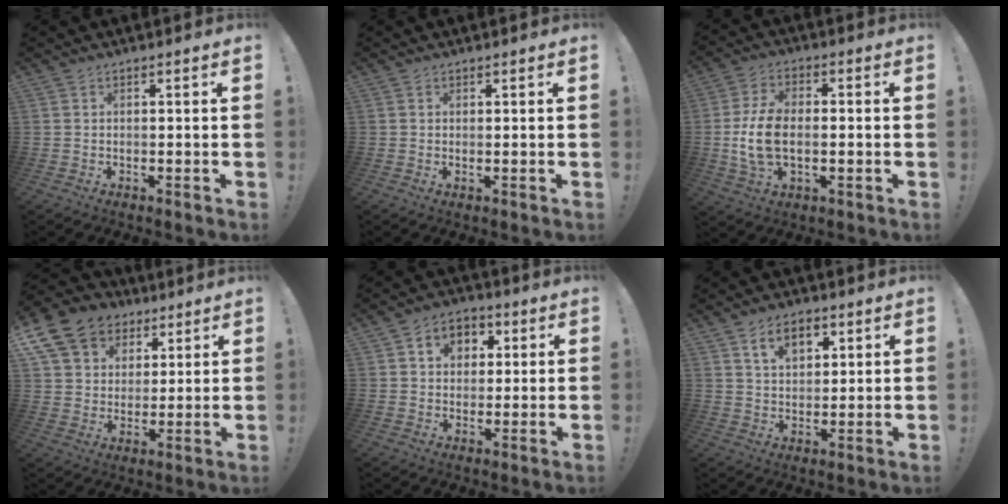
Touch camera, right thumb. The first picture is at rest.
{"total": 0.7, "force": [0.5, 0.0, 0.5], "torque": [0.003, -0.004, 0.006]}
{"total": 11.6, "force": [-1.3, 7.0, 9.2], "torque": [-0.172, 0.003, -0.020]}
{"total": 14.6, "force": [7.9, 10.7, 5.9], "torque": [-0.094, -0.046, 0.156]}
{"total": 7.4, "force": [1.9, 6.4, 3.1], "torque": [-0.036, -0.005, 0.036]}
{"total": 8.8, "force": [4.6, 5.4, 5.2], "torque": [-0.080, -0.009, 0.085]}